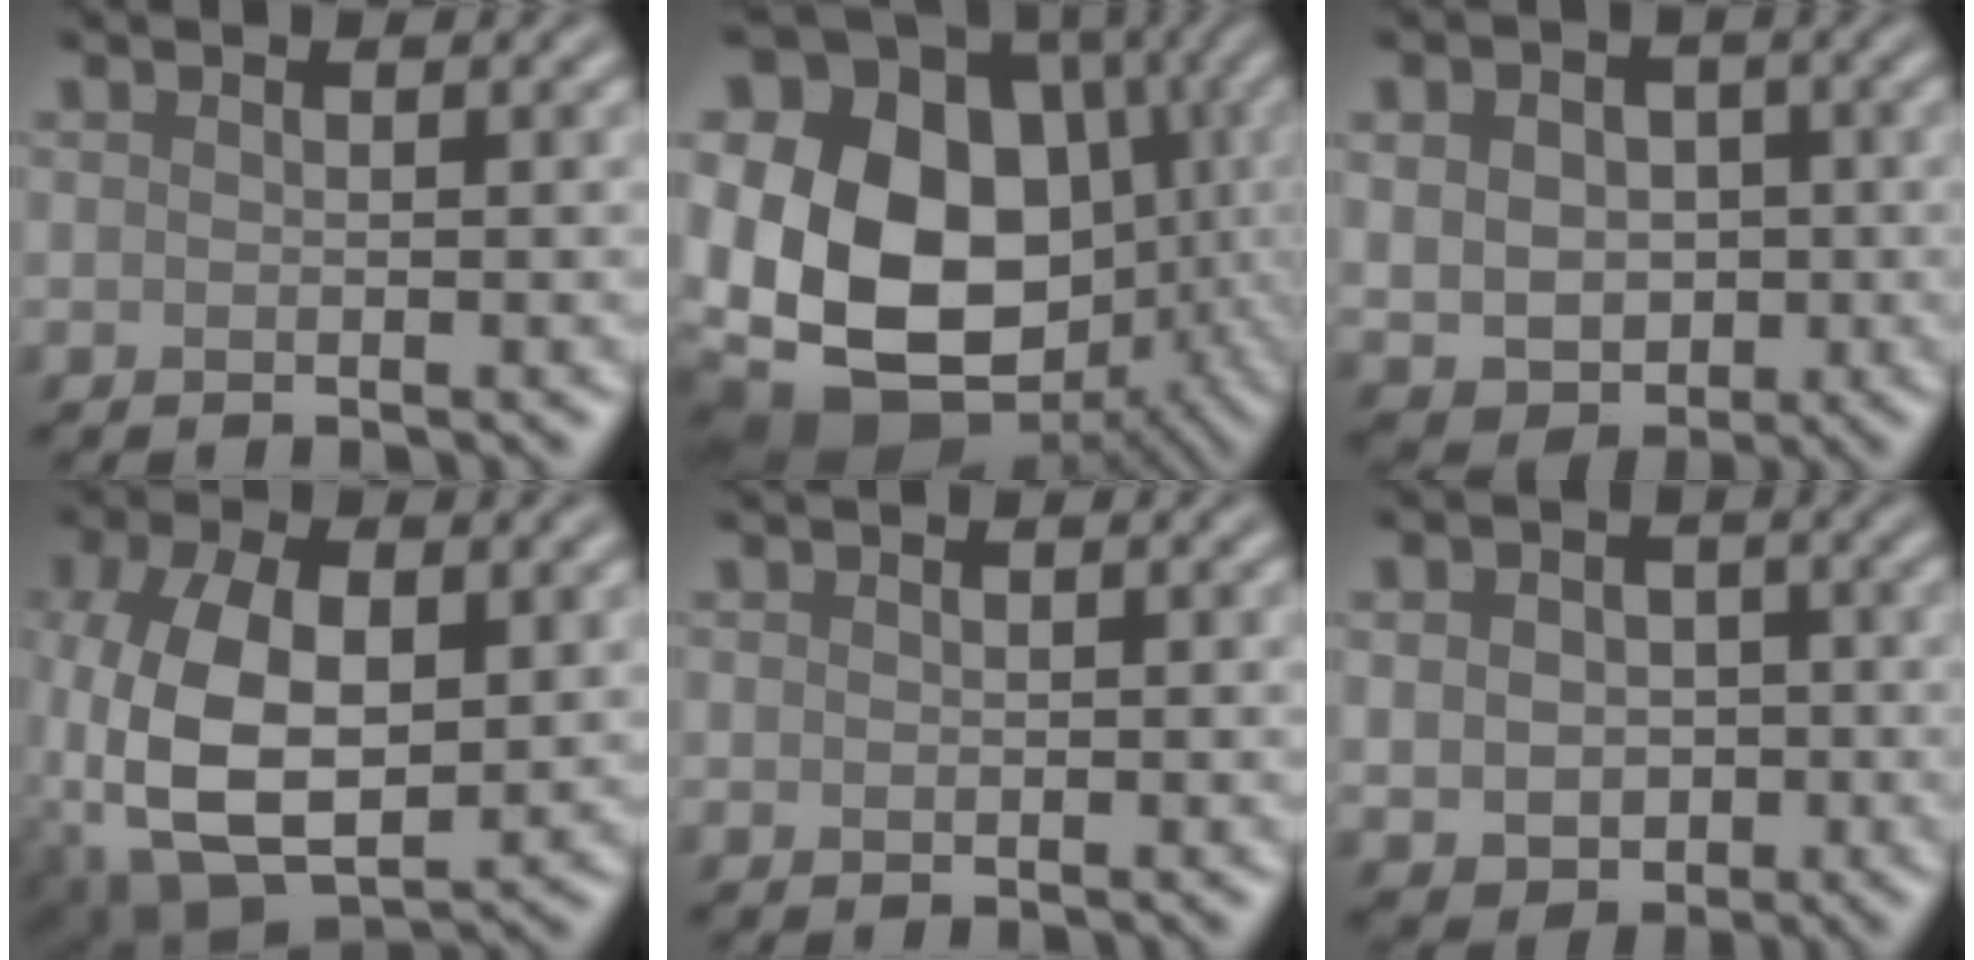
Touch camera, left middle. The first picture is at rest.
{"total": 21.5, "force": [-0.9, 17.7, 12.2], "torque": [-0.233, -0.015, -0.018]}
{"total": 6.8, "force": [0.4, 5.5, 4.0], "torque": [-0.061, 0.011, -0.003]}
{"total": 10.9, "force": [-0.8, 6.2, 8.9], "torque": [-0.198, -0.007, -0.012]}
{"total": 0.0}
{"total": 5.1, "force": [-0.3, 4.1, 2.9], "torque": [-0.042, -0.003, -0.008]}